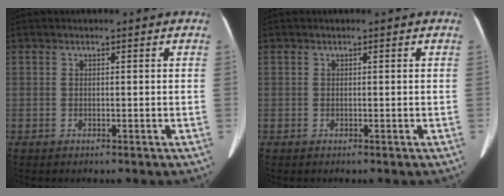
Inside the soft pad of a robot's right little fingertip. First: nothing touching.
{"total": 0.0}